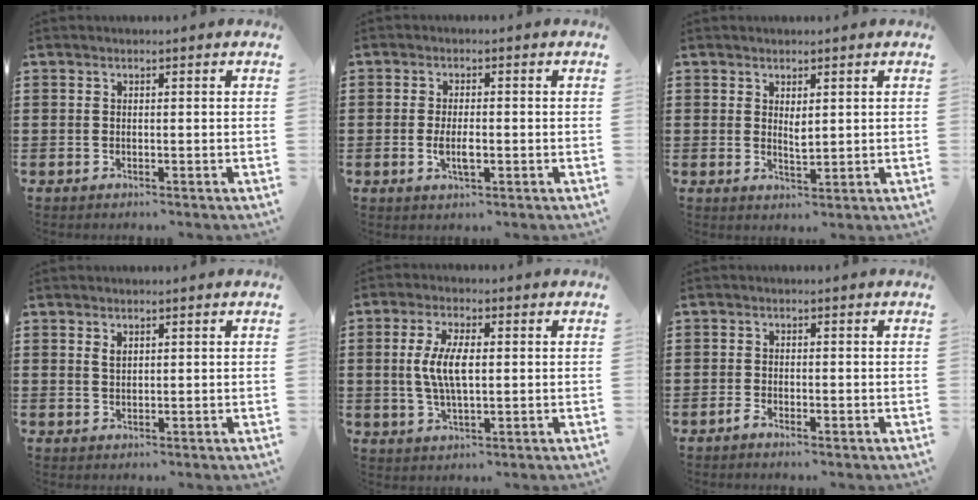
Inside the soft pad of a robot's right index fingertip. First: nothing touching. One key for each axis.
{"total": 3.8, "fx": -0.8, "fy": 1.3, "fz": 3.5, "tx": -0.069, "ty": -0.002, "tz": -0.016}
{"total": 1.9, "fx": 0.9, "fy": 0.7, "fz": 1.5, "tx": -0.021, "ty": -0.002, "tz": 0.015}
{"total": 1.2, "fx": 0.7, "fy": 0.7, "fz": 0.7, "tx": -0.016, "ty": 0.004, "tz": 0.012}
{"total": 6.7, "fx": 0.3, "fy": 2.7, "fz": 6.2, "tx": -0.132, "ty": 0.004, "tz": -0.001}
{"total": 1.2, "fx": -0.9, "fy": 0.4, "fz": 0.8, "tx": -0.017, "ty": -0.002, "tz": -0.016}